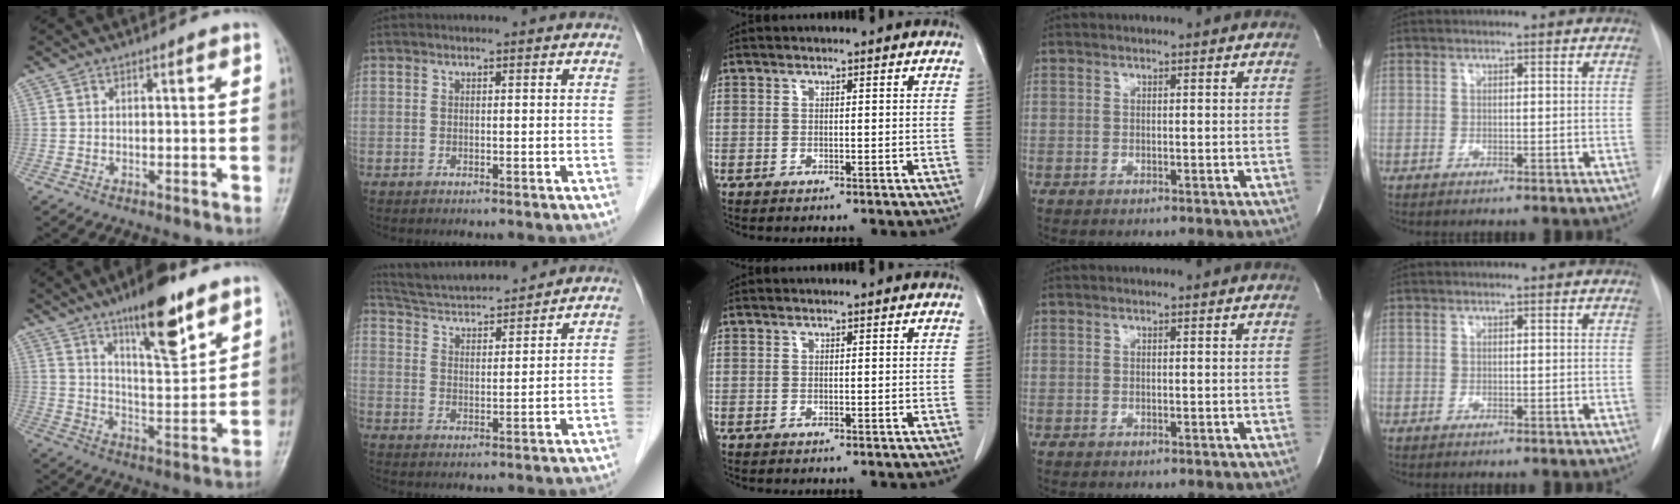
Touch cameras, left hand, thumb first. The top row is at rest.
{"thumb": {"total": 14.8, "force": [9.5, 4.1, 10.6], "torque": [-0.143, -0.057, 0.157]}, "index": {"total": 14.1, "force": [13.1, 1.7, 4.8], "torque": [-0.090, 0.024, 0.216]}}